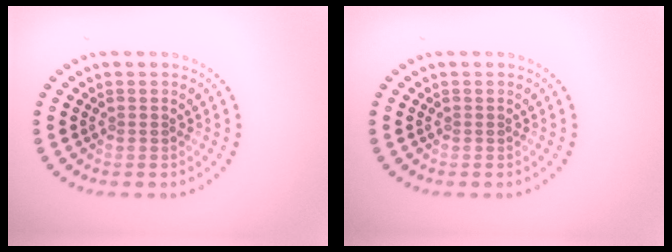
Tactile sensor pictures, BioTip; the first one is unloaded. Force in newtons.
{"total": 0.0}